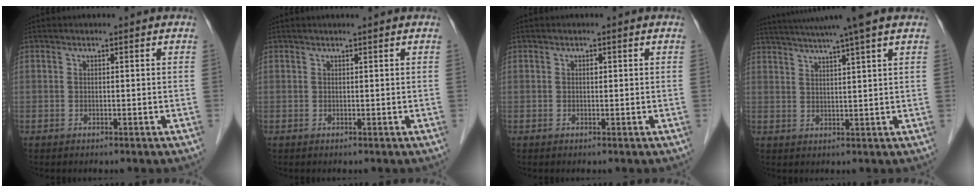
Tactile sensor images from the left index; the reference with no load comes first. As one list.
[{"total": 1.2, "force": [1.1, -0.2, 0.4], "torque": [-0.006, 0.006, 0.021]}, {"total": 0.5, "force": [0.1, 0.3, 0.4], "torque": [-0.008, 0.001, 0.001]}, {"total": 11.9, "force": [9.9, -1.5, 6.4], "torque": [-0.112, 0.014, 0.135]}]